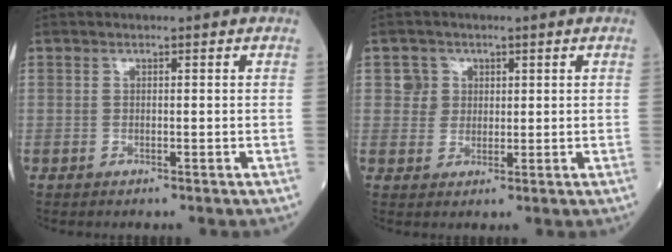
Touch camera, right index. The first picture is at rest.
{"total": 3.2, "force": [1.1, 3.0, 0.1], "torque": [0.006, 0.004, 0.018]}